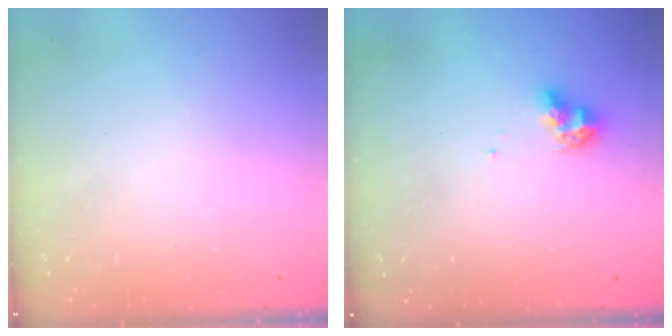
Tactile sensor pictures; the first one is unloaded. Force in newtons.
{"total": 7.8, "press": 7.7, "slide": 0.6}